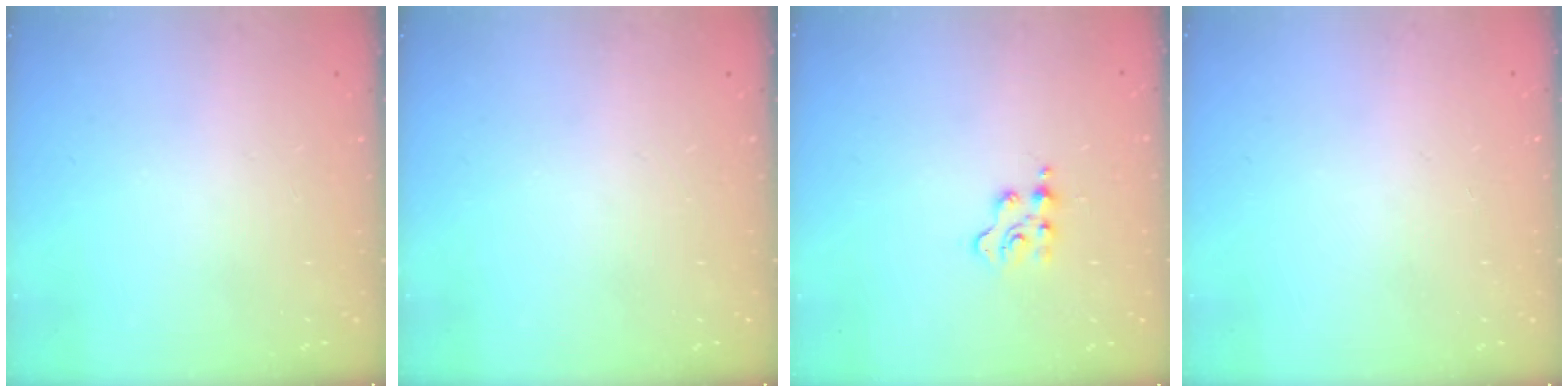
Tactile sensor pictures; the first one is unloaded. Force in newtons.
{"total": 0.0}
{"total": 2.9, "press": 2.9, "slide": 0.5}
{"total": 0.6, "press": 0.5, "slide": 0.2}